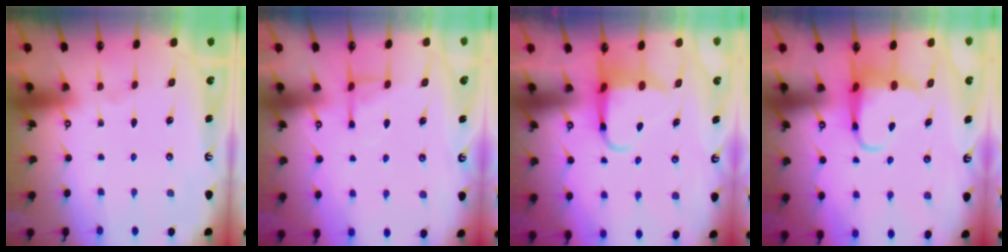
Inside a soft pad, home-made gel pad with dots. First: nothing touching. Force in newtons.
{"total": 5.9, "press": 5.8, "slide": 0.8}
{"total": 5.3, "press": 5.2, "slide": 0.8}
{"total": 6.1, "press": 6.1, "slide": 0.8}